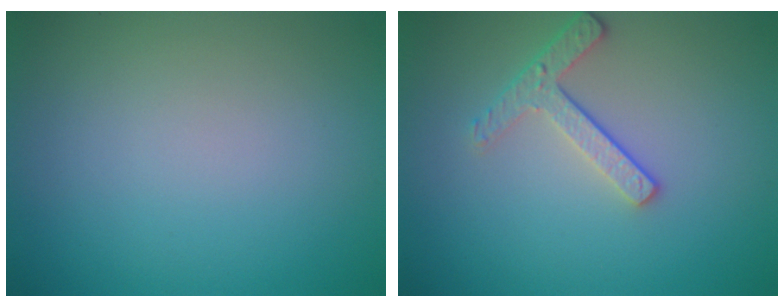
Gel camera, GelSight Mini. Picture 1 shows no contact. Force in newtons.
{"total": 2.6, "press": 2.2, "slide": 1.3}